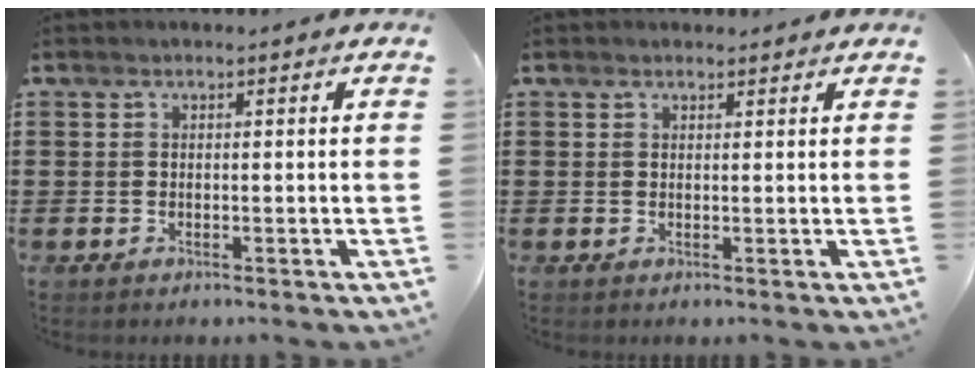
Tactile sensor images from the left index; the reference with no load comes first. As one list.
[{"total": 0.9, "force": [0.8, 0.4, 0.1], "torque": [-0.004, 0.001, 0.017]}]